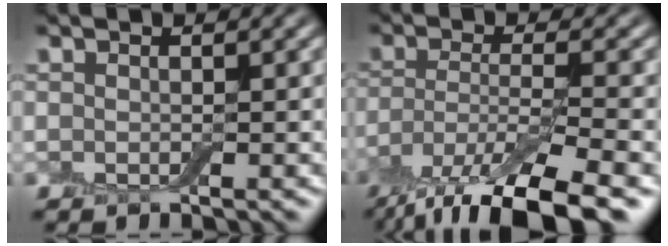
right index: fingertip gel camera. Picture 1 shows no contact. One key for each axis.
{"total": 10.6, "fx": -7.0, "fy": 3.1, "fz": 7.3, "tx": -0.133, "ty": -0.021, "tz": -0.127}